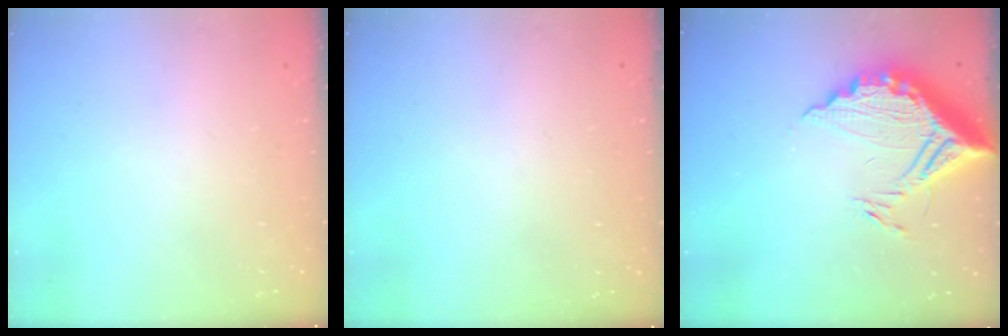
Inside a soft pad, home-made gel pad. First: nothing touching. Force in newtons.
{"total": 2.8, "press": 2.8, "slide": 0.1}
{"total": 16.3, "press": 16.3, "slide": 1.3}